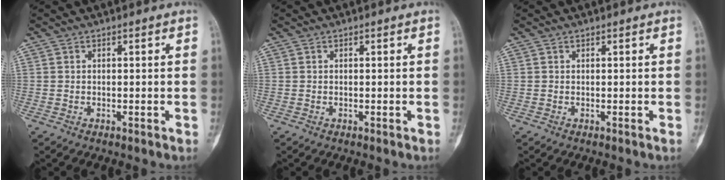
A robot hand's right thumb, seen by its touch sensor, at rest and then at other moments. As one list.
[{"total": 0.0}, {"total": 0.0}]